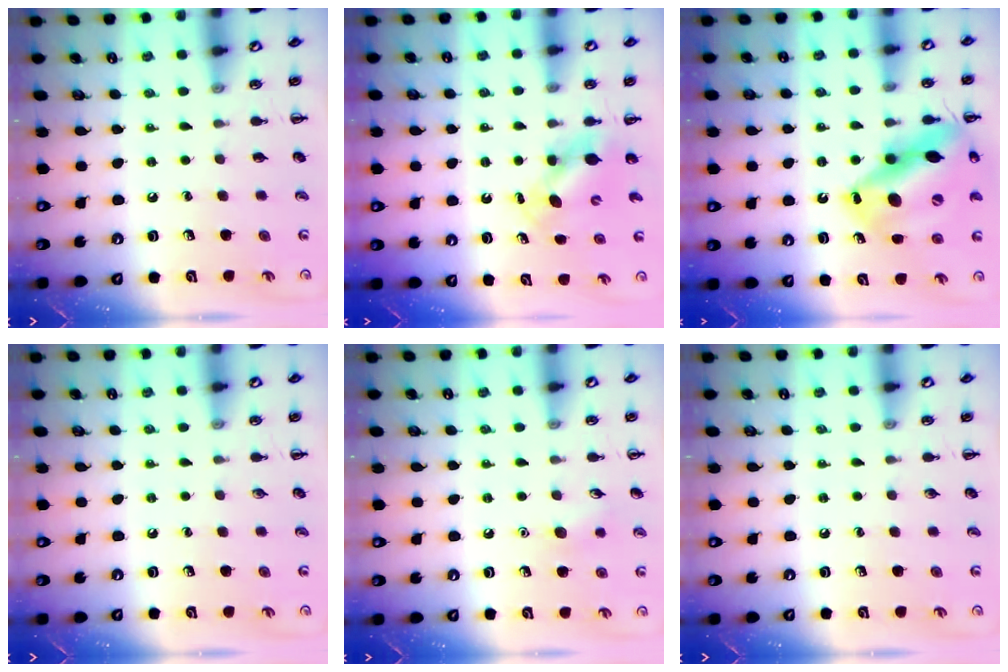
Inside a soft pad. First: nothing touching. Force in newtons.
{"total": 5.6, "press": 5.6, "slide": 0.6}
{"total": 19.6, "press": 19.5, "slide": 2.3}
{"total": 0.0}
{"total": 5.2, "press": 5.0, "slide": 1.3}
{"total": 0.0}